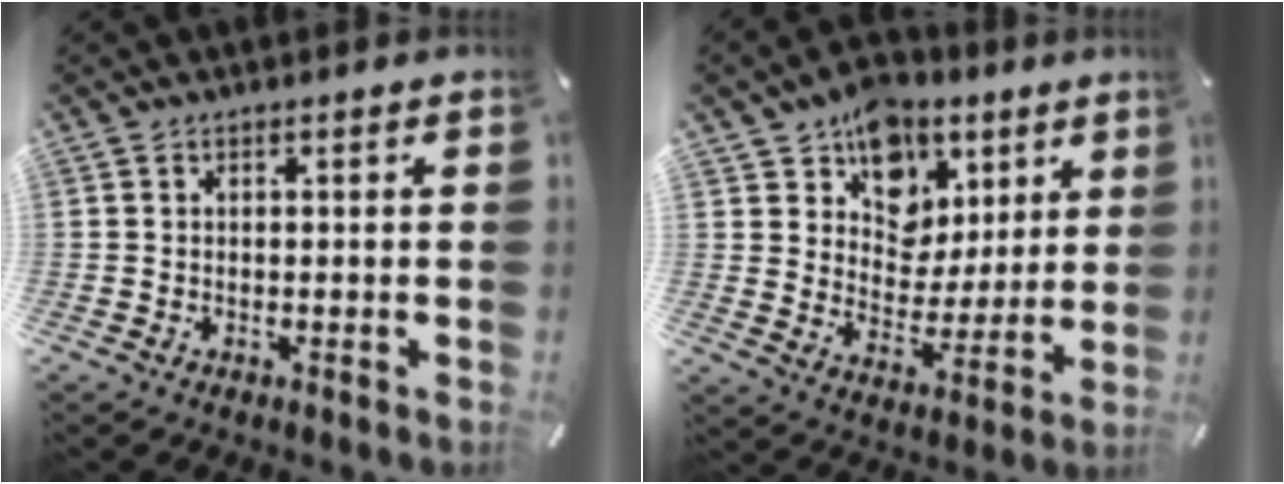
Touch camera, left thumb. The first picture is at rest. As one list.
[{"total": 12.3, "force": [6.8, 9.9, 2.8], "torque": [-0.043, -0.056, 0.130]}]